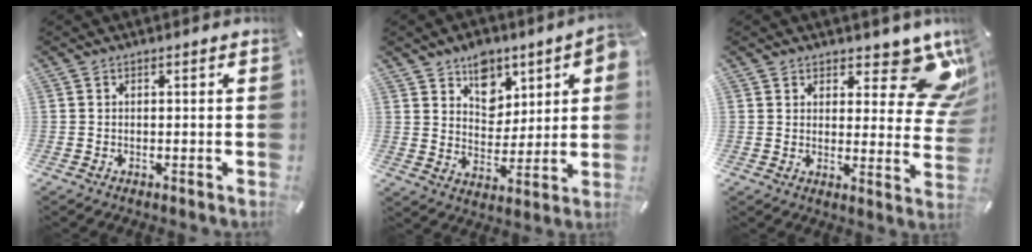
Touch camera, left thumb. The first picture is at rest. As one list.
[{"total": 9.6, "force": [5.8, 7.1, 2.7], "torque": [-0.028, -0.039, 0.104]}, {"total": 12.1, "force": [8.8, 5.0, 6.5], "torque": [-0.070, -0.075, 0.153]}]